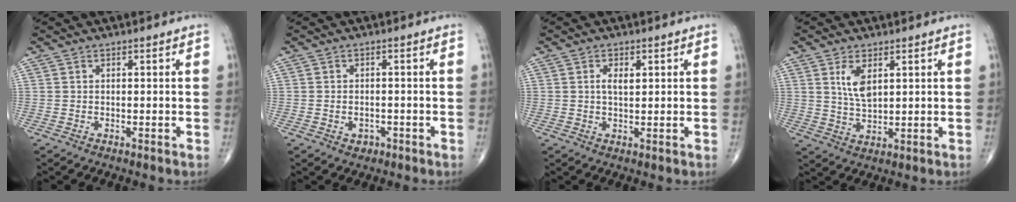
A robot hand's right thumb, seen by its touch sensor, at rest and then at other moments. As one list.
[{"total": 2.3, "force": [-0.9, 1.8, 1.1], "torque": [-0.012, 0.007, -0.007]}, {"total": 2.9, "force": [0.8, 1.5, 2.4], "torque": [-0.036, -0.002, 0.012]}, {"total": 5.5, "force": [2.1, 2.6, 4.4], "torque": [-0.077, -0.013, 0.047]}]